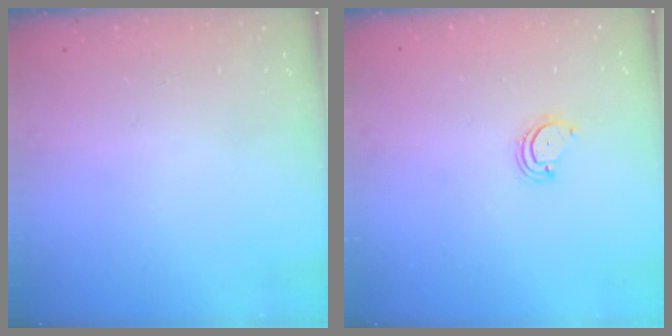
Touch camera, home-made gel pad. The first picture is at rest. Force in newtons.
{"total": 3.0, "press": 3.0, "slide": 0.4}